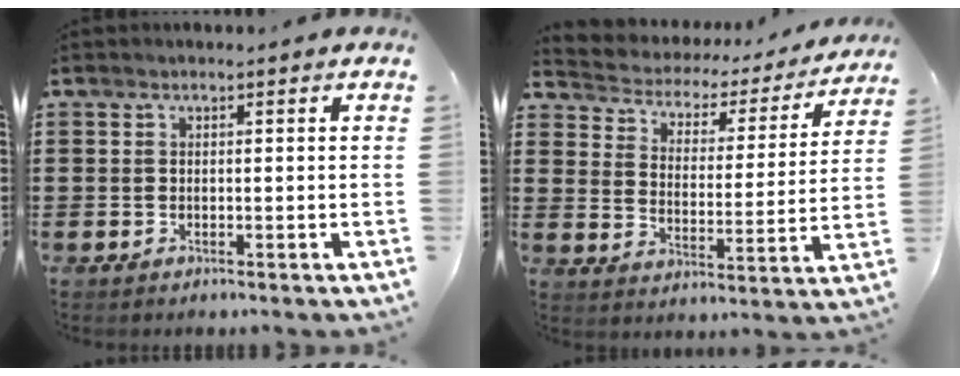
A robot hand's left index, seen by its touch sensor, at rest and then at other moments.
{"total": 2.6, "force": [2.2, 1.3, 0.3], "torque": [-0.028, -0.019, 0.026]}